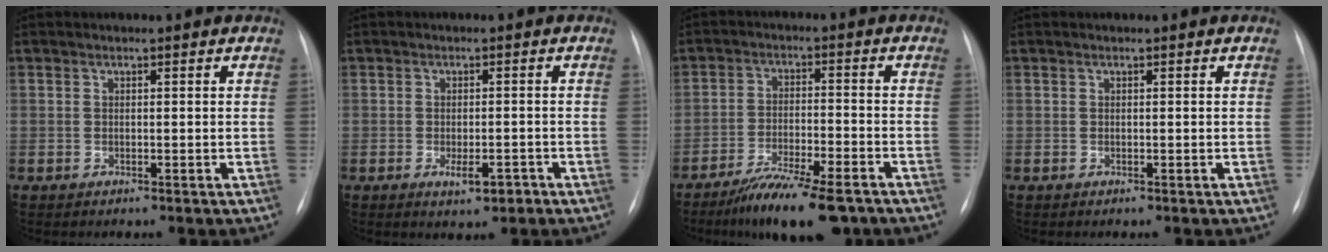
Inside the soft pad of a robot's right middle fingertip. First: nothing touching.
{"total": 3.2, "force": [-1.7, 1.1, 2.5], "torque": [-0.036, 0.000, -0.020]}
{"total": 11.7, "force": [-8.8, 2.2, 7.4], "torque": [-0.118, -0.023, -0.144]}
{"total": 0.0}